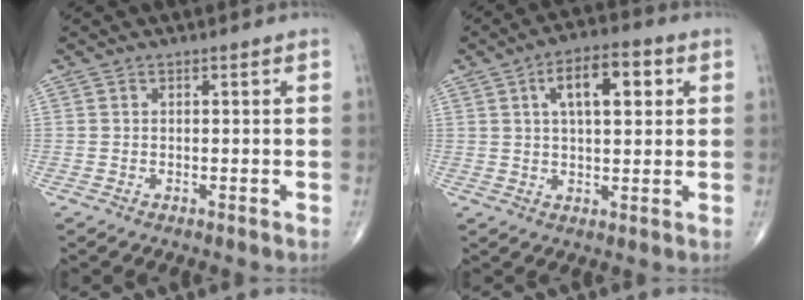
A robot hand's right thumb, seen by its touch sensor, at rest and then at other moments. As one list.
[{"total": 10.2, "force": [3.2, 4.5, 8.5], "torque": [-0.119, 0.007, 0.047]}]